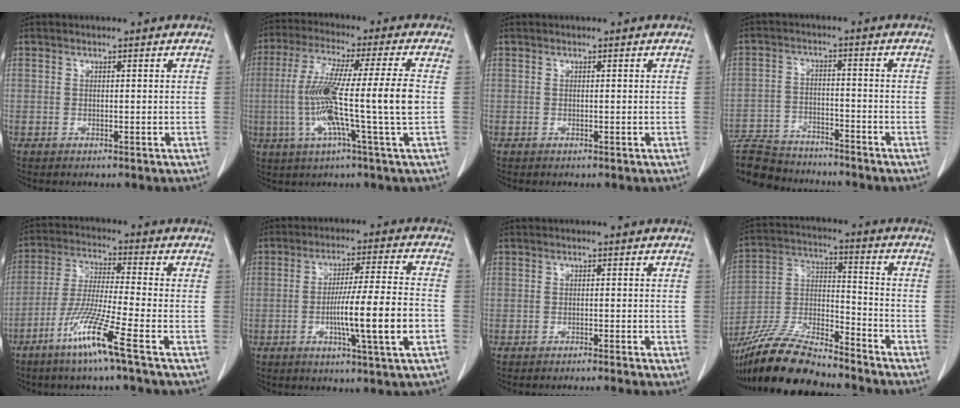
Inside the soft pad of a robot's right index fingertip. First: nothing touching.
{"total": 13.7, "force": [-1.8, -1.2, 13.6], "torque": [-0.256, -0.004, -0.039]}
{"total": 0.0}
{"total": 11.8, "force": [-10.9, 3.4, 2.7], "torque": [-0.054, 0.008, -0.178]}
{"total": 10.7, "force": [-6.1, -1.4, 8.7], "torque": [-0.173, -0.031, -0.125]}
{"total": 11.9, "force": [-3.3, -0.6, 11.4], "torque": [-0.190, -0.003, -0.057]}
{"total": 3.2, "force": [-2.6, -0.2, 1.8], "torque": [-0.016, -0.001, -0.035]}
{"total": 17.9, "force": [-15.9, 3.3, 7.7], "torque": [-0.162, -0.006, -0.292]}